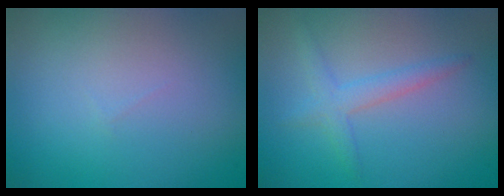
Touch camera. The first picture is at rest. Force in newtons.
{"total": 2.1, "press": 2.1, "slide": 0.1}